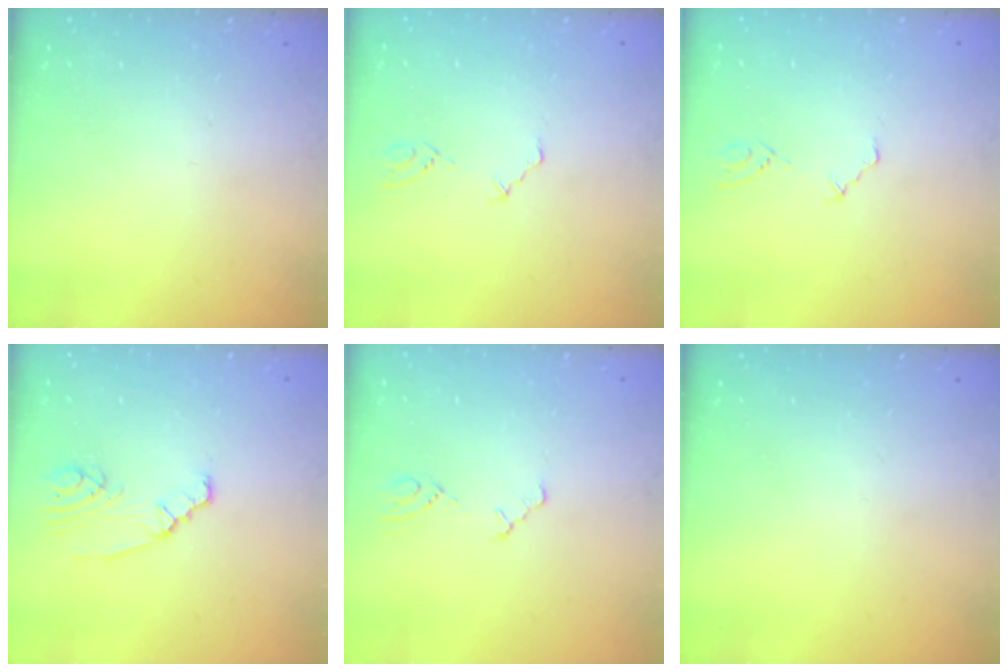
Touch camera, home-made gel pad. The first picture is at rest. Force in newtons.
{"total": 2.1, "press": 1.8, "slide": 1.1}
{"total": 2.1, "press": 1.8, "slide": 1.1}
{"total": 2.5, "press": 2.5, "slide": 0.3}
{"total": 1.5, "press": 1.4, "slide": 0.2}
{"total": 0.0}